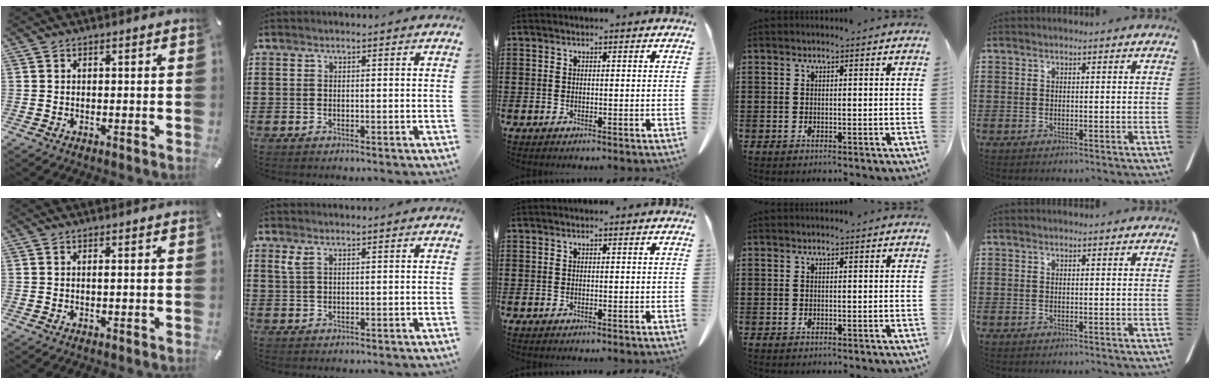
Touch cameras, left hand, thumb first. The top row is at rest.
{"thumb": {"total": 0.5, "force": [0.0, -0.1, 0.5], "torque": [-0.008, -0.001, 0.000]}, "index": {"total": 1.8, "force": [0.9, 0.8, 1.3], "torque": [-0.031, 0.003, 0.016]}}